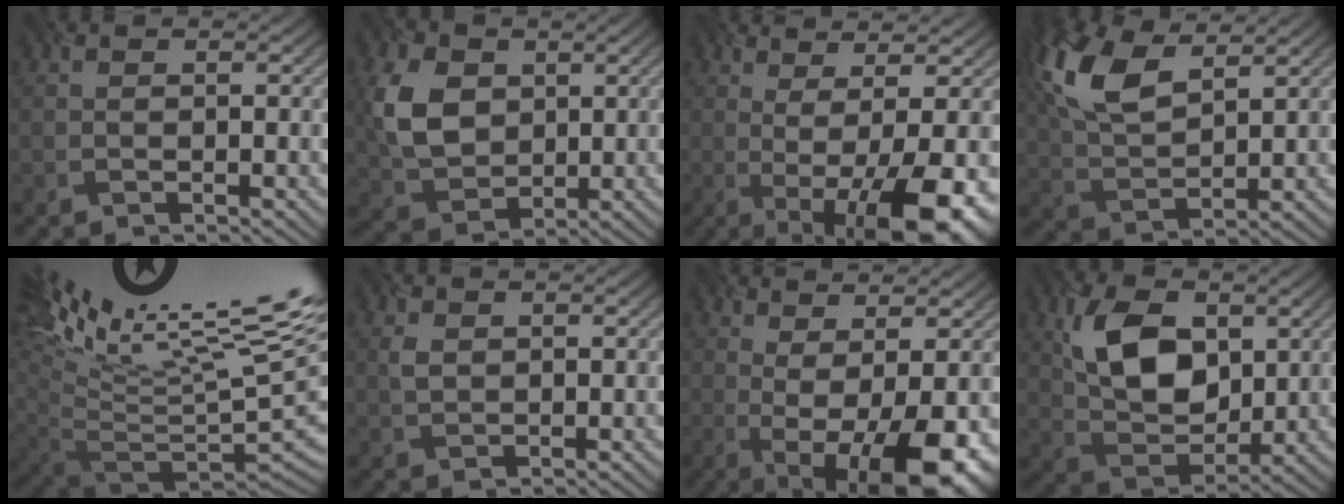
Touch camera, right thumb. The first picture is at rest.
{"total": 6.5, "force": [1.3, 5.3, 3.5], "torque": [-0.105, 0.006, 0.034]}
{"total": 12.2, "force": [-2.6, 3.2, 11.5], "torque": [-0.151, 0.021, -0.021]}
{"total": 9.4, "force": [5.0, 4.2, 6.7], "torque": [-0.193, 0.024, 0.107]}
{"total": 17.7, "force": [11.2, 5.6, 12.4], "torque": [-0.193, 0.037, 0.223]}
{"total": 1.0, "force": [0.4, 0.9, 0.1], "torque": [-0.019, 0.007, 0.016]}
{"total": 12.1, "force": [-3.0, 4.2, 10.9], "torque": [-0.155, 0.006, -0.020]}
{"total": 9.2, "force": [2.7, 6.1, 6.3], "torque": [-0.141, 0.004, 0.059]}